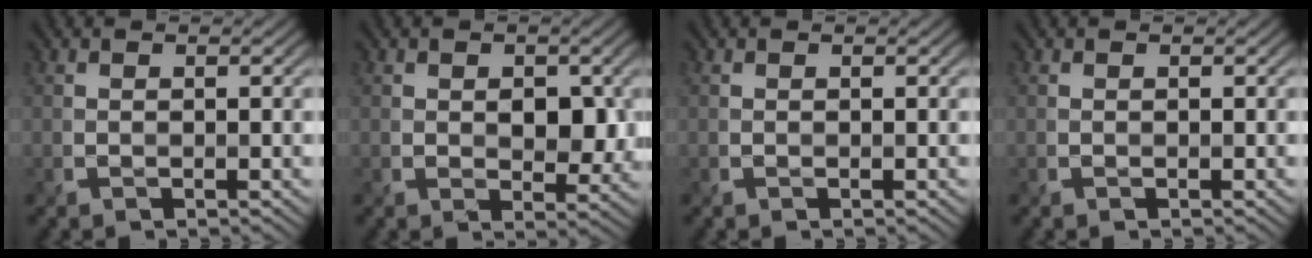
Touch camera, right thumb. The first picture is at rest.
{"total": 4.0, "force": [0.5, 2.7, 2.9], "torque": [-0.051, -0.010, 0.015]}
{"total": 0.0}
{"total": 0.0}